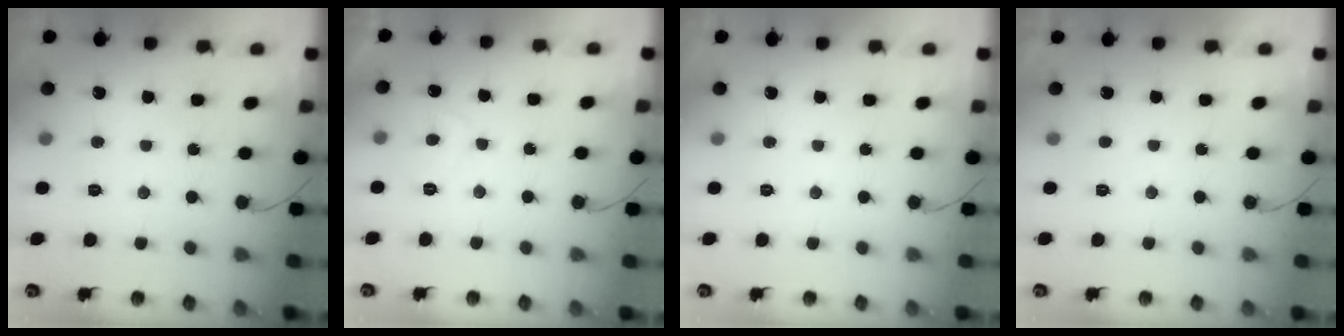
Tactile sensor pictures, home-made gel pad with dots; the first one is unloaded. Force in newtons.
{"total": 2.9, "press": 2.8, "slide": 0.8}
{"total": 0.0}
{"total": 2.3, "press": 2.2, "slide": 0.3}